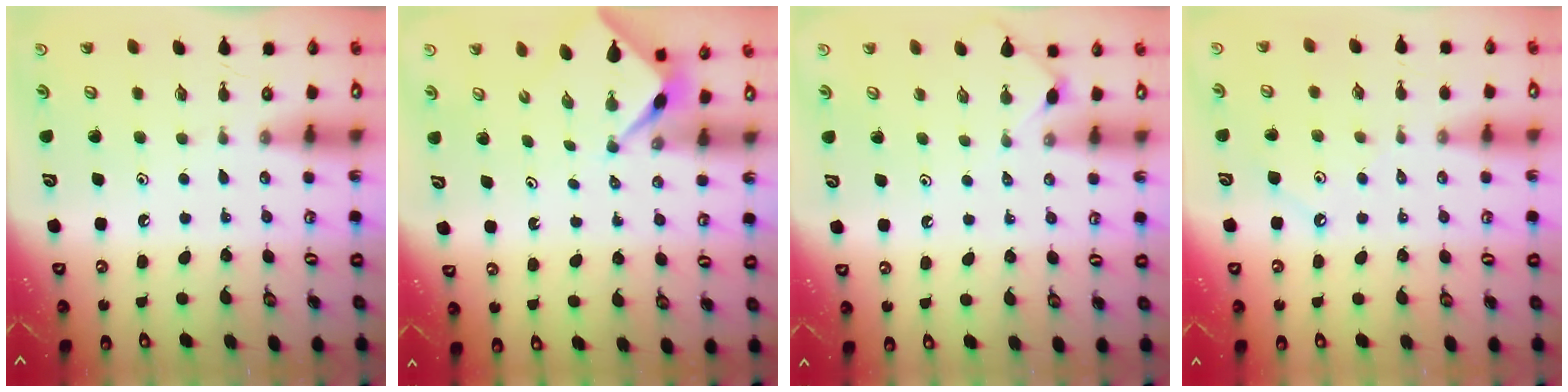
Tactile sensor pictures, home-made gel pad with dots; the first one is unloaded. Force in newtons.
{"total": 2.3, "press": 2.2, "slide": 0.3}
{"total": 2.6, "press": 2.6, "slide": 0.5}
{"total": 2.4, "press": 2.4, "slide": 0.4}